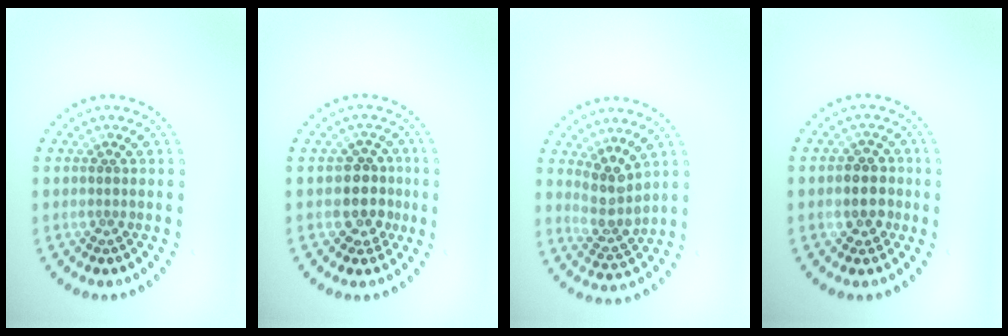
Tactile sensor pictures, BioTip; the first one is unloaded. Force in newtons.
{"total": 3.0, "press": 2.5, "slide": 1.6}
{"total": 3.4, "press": 2.6, "slide": 2.2}
{"total": 2.8, "press": 2.7, "slide": 0.7}